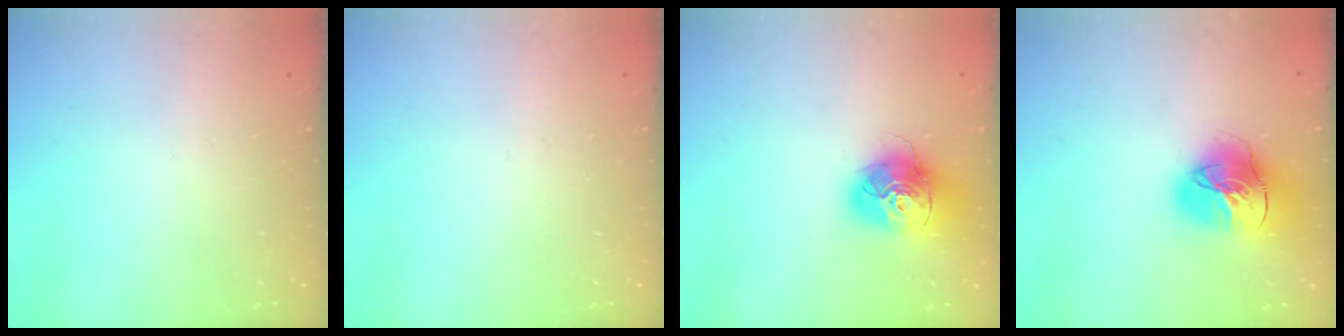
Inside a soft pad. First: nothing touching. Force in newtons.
{"total": 0.0}
{"total": 17.2, "press": 17.1, "slide": 2.0}
{"total": 20.1, "press": 20.0, "slide": 2.1}